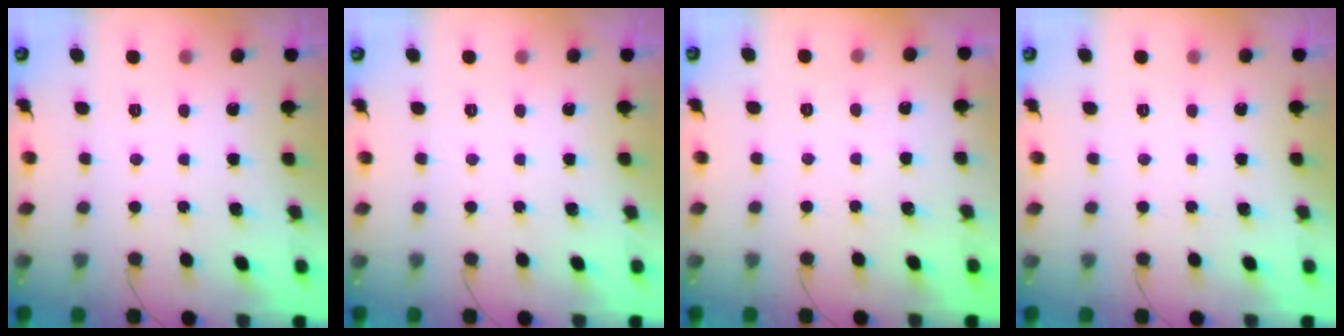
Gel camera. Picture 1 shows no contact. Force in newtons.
{"total": 0.0}
{"total": 1.1, "press": 1.1, "slide": 0.2}
{"total": 0.0}